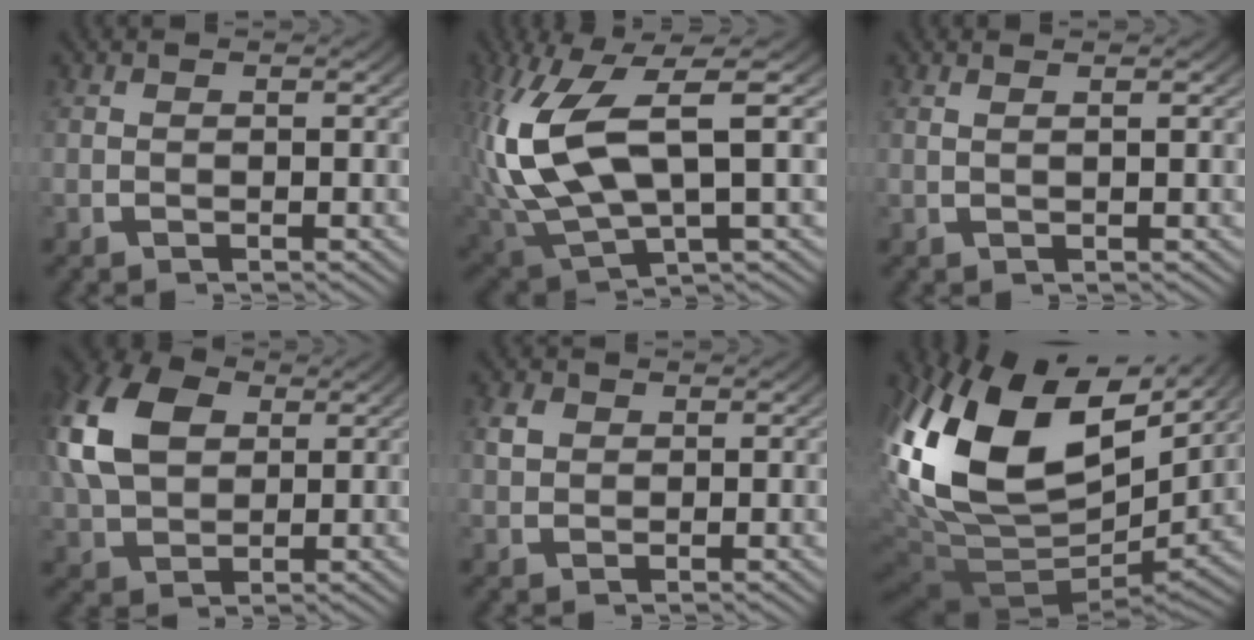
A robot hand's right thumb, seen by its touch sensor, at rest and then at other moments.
{"total": 12.9, "force": [-0.5, 7.8, 10.3], "torque": [-0.249, -0.037, 0.012]}
{"total": 1.0, "force": [0.6, -0.2, 0.7], "torque": [-0.013, 0.001, 0.015]}
{"total": 9.2, "force": [2.6, 6.2, 6.2], "torque": [-0.149, -0.017, 0.061]}
{"total": 1.8, "force": [0.8, 1.3, 0.9], "torque": [-0.019, -0.001, 0.019]}
{"total": 20.4, "force": [2.0, 12.3, 16.2], "torque": [-0.369, -0.056, 0.066]}